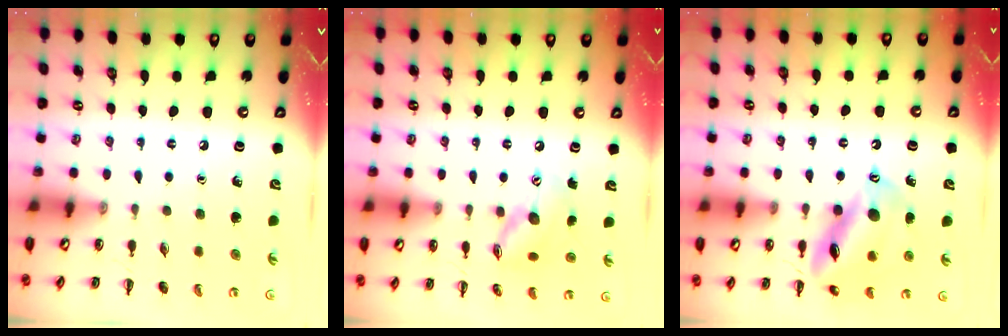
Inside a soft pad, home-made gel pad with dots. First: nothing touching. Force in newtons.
{"total": 11.7, "press": 11.7, "slide": 1.2}
{"total": 15.8, "press": 15.7, "slide": 1.9}